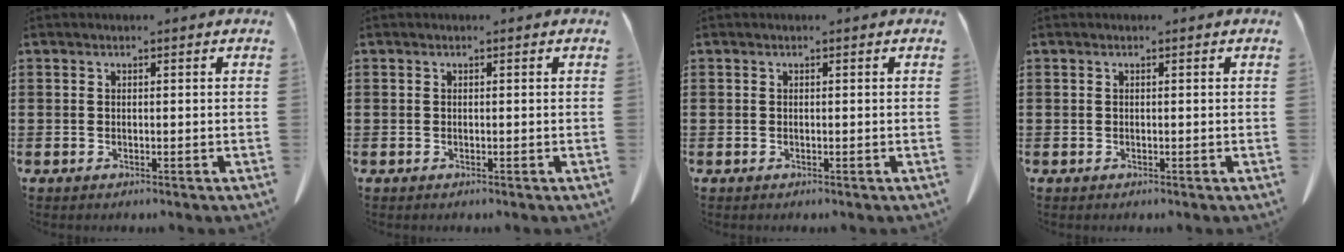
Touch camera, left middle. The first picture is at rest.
{"total": 0.0}
{"total": 0.0}
{"total": 0.0}